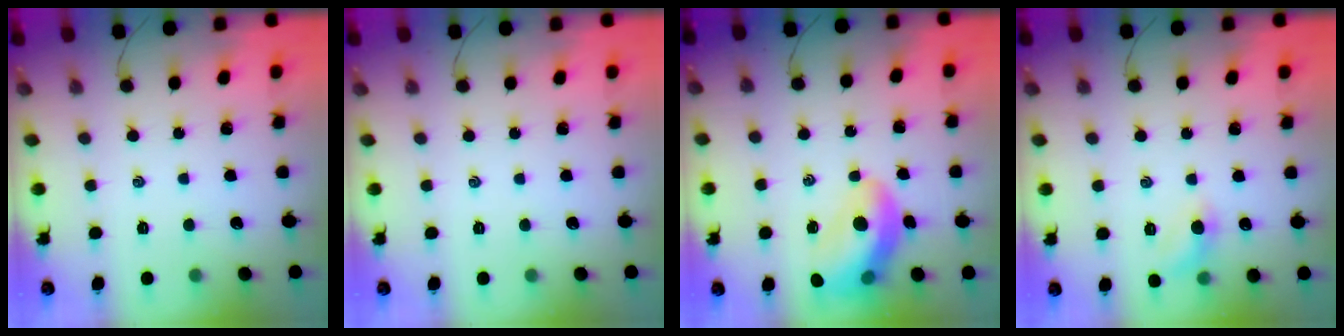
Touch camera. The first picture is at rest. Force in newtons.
{"total": 0.0}
{"total": 13.4, "press": 12.9, "slide": 3.3}
{"total": 6.2, "press": 6.1, "slide": 1.2}